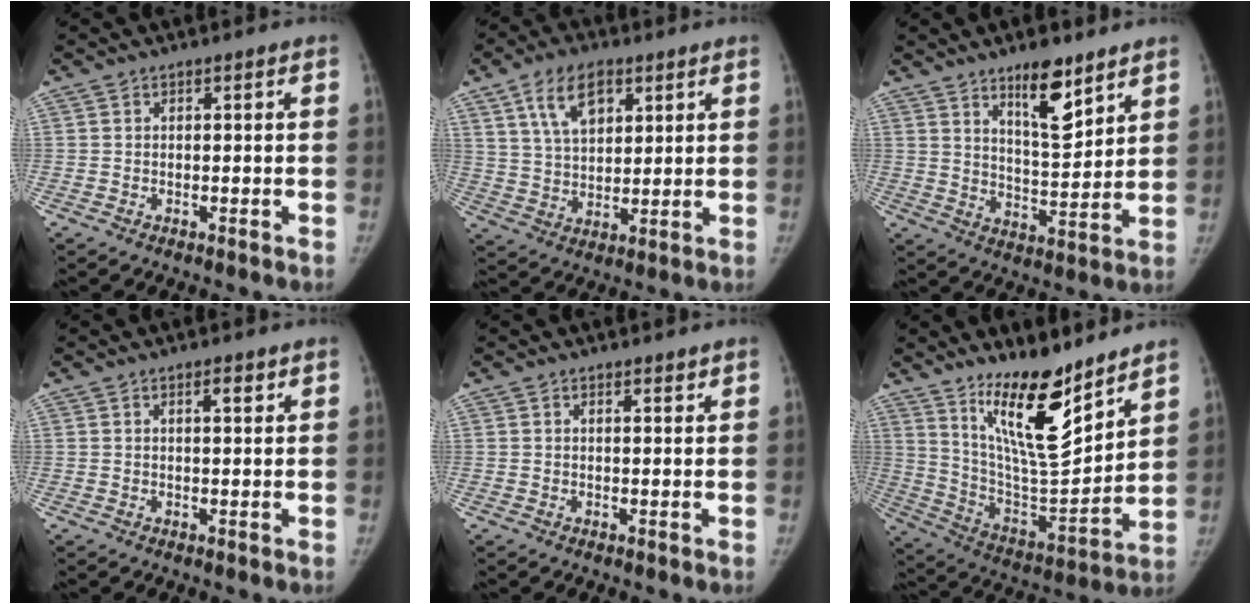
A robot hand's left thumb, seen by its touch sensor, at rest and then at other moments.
{"total": 10.8, "force": [5.3, 6.4, 6.9], "torque": [-0.097, -0.020, 0.099]}
{"total": 10.3, "force": [6.8, 3.5, 7.0], "torque": [-0.089, -0.051, 0.115]}
{"total": 1.7, "force": [0.9, 0.7, 1.3], "torque": [-0.010, -0.002, 0.013]}
{"total": 0.8, "force": [0.6, 0.3, 0.3], "torque": [0.004, -0.004, 0.007]}
{"total": 18.5, "force": [12.7, 5.1, 12.5], "torque": [-0.165, -0.099, 0.229]}